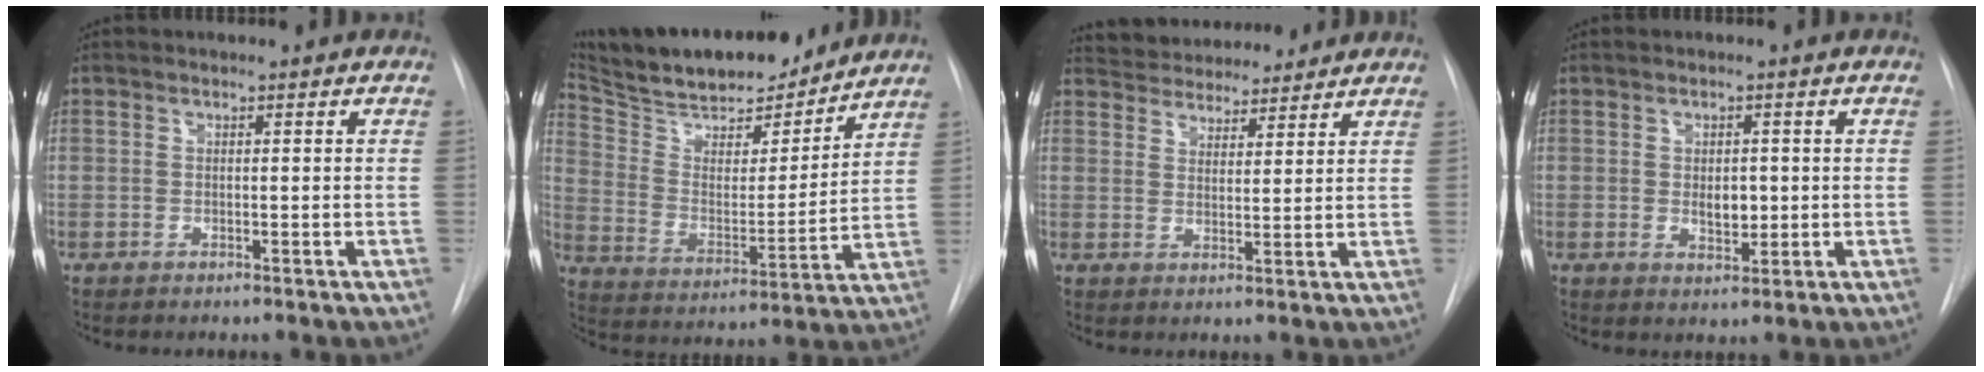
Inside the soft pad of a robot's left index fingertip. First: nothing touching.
{"total": 19.7, "force": [17.5, 4.7, 7.9], "torque": [-0.136, -0.004, 0.279]}
{"total": 10.5, "force": [9.7, 3.1, 2.3], "torque": [-0.028, 0.017, 0.145]}
{"total": 2.8, "force": [-0.6, 1.7, 2.2], "torque": [-0.032, -0.010, -0.003]}